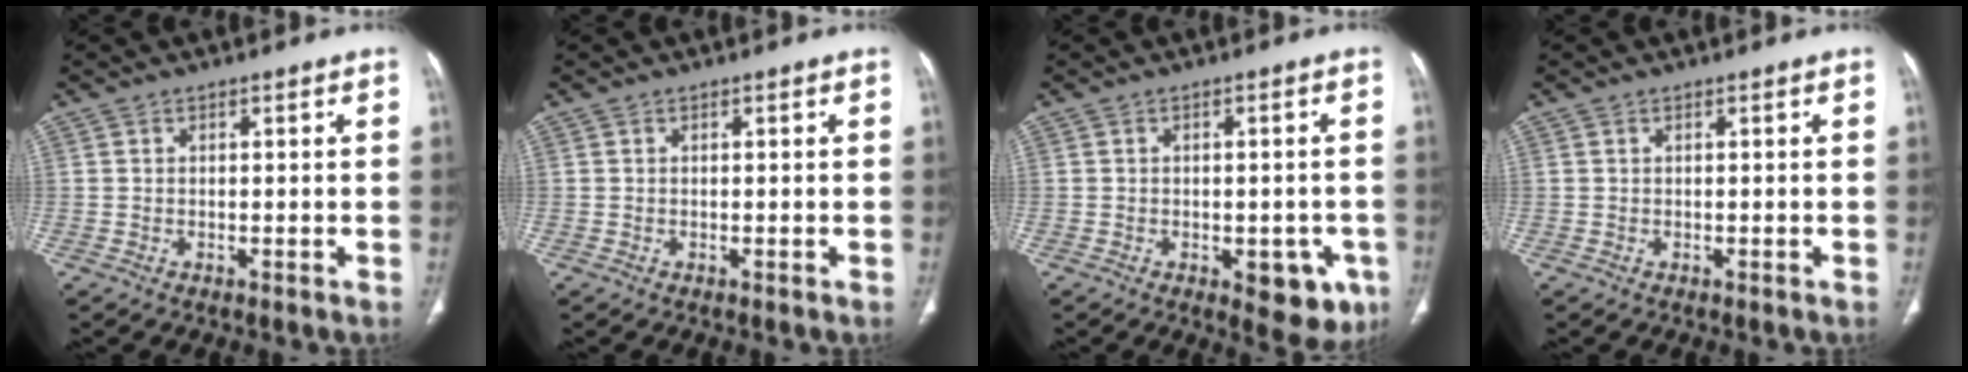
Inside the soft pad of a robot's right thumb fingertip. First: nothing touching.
{"total": 0.0}
{"total": 8.6, "force": [-3.4, 4.4, 6.5], "torque": [-0.045, 0.004, -0.033]}
{"total": 0.0}